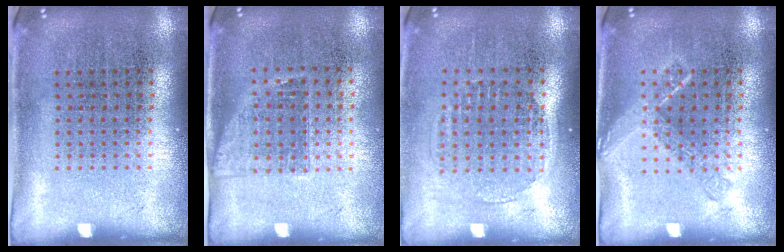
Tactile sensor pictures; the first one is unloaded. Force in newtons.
{"total": 1.2, "press": 1.0, "slide": 0.7}
{"total": 1.4, "press": 1.2, "slide": 0.6}
{"total": 1.1, "press": 1.0, "slide": 0.2}